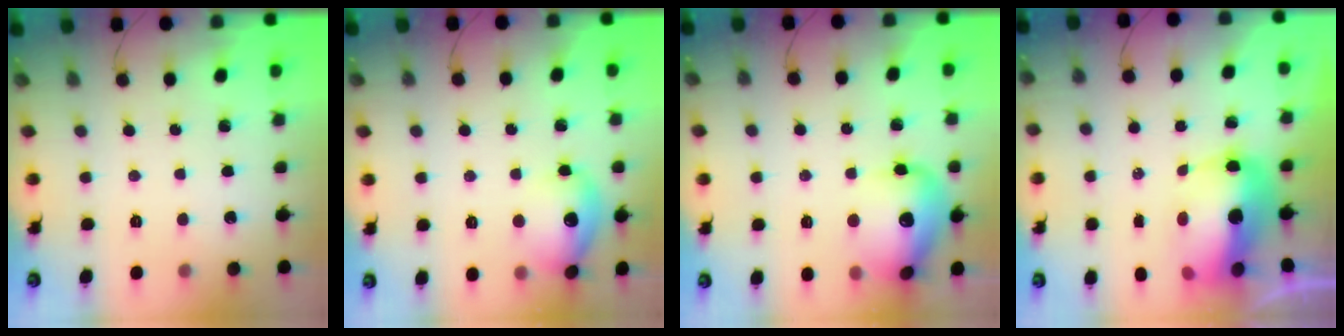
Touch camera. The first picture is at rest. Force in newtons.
{"total": 13.6, "press": 13.6, "slide": 1.2}
{"total": 17.1, "press": 17.1, "slide": 1.3}
{"total": 14.3, "press": 14.0, "slide": 2.9}